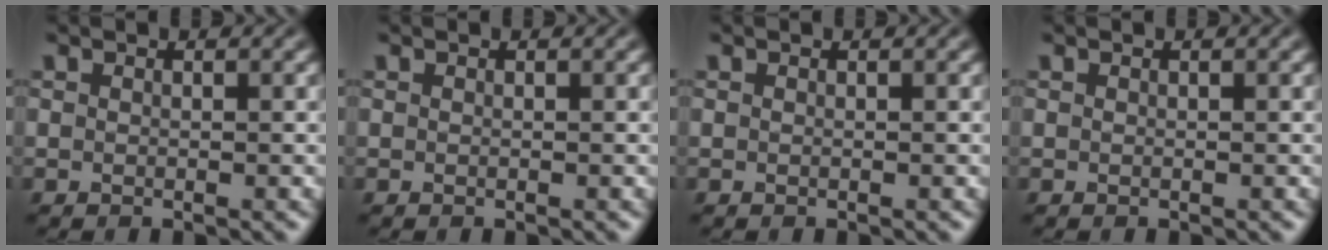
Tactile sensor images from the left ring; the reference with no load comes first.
{"total": 0.0}
{"total": 0.0}
{"total": 0.0}